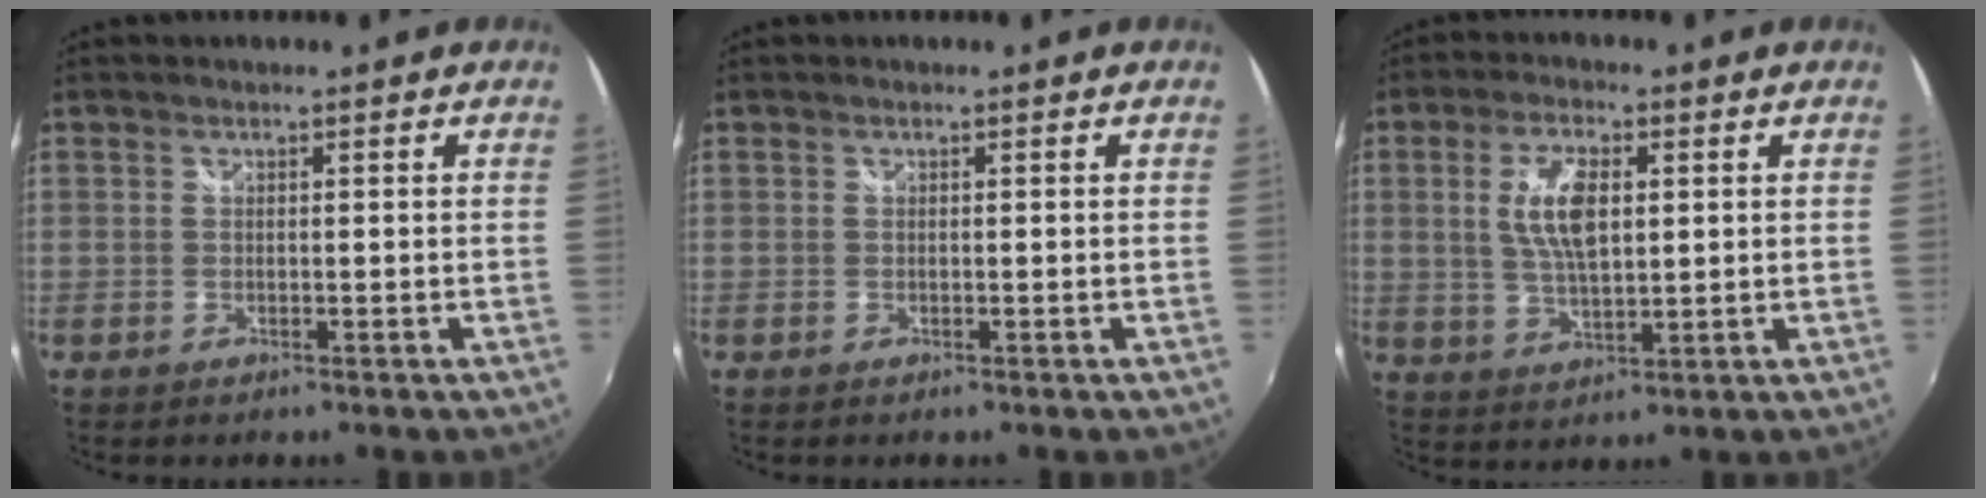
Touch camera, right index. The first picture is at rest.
{"total": 0.0}
{"total": 8.5, "force": [1.7, 3.7, 7.5], "torque": [-0.146, 0.004, 0.034]}